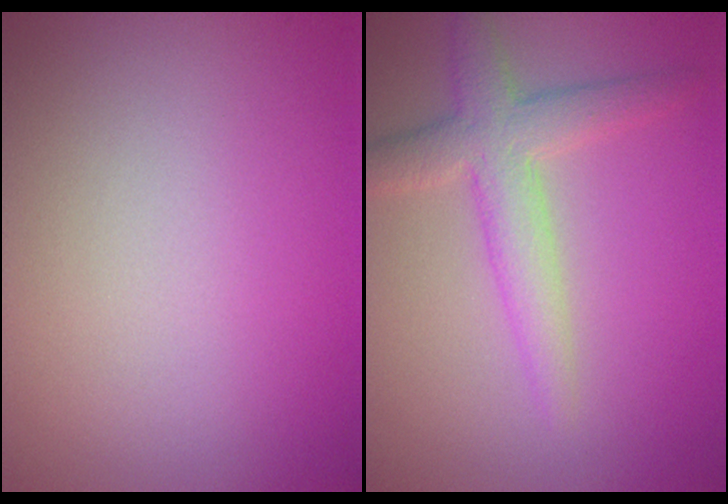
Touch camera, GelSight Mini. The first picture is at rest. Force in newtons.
{"total": 3.9, "press": 3.9, "slide": 0.2}